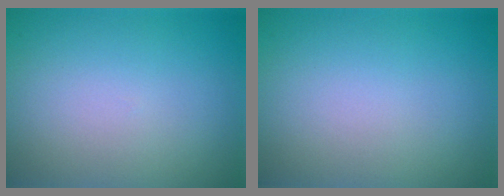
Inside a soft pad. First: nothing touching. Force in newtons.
{"total": 0.0}